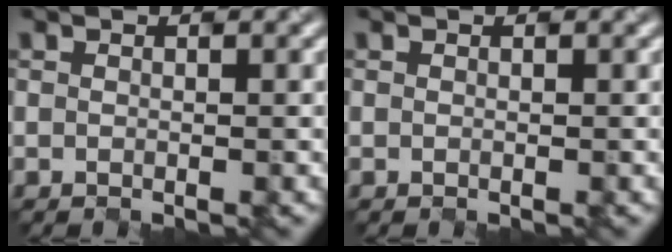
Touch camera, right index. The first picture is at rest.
{"total": 0.0}